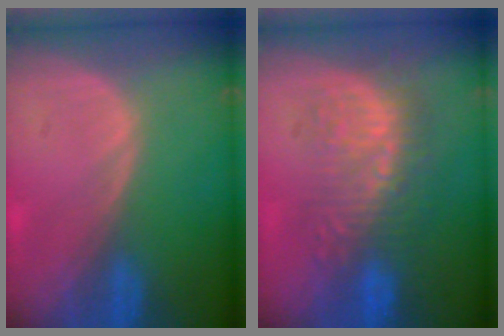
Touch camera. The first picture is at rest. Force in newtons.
{"total": 8.8, "press": 8.6, "slide": 1.7}